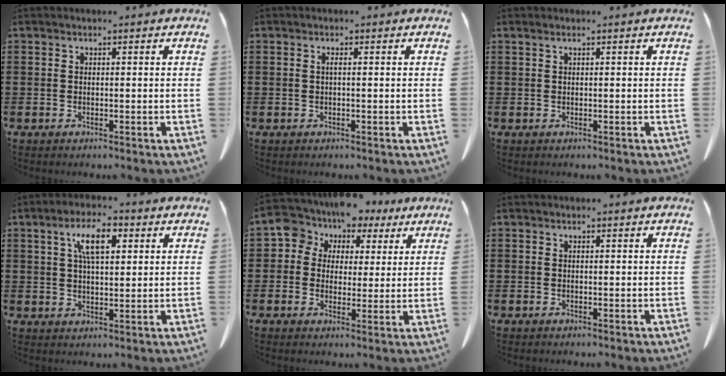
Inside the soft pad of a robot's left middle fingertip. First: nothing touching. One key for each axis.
{"total": 0.8, "fx": 0.0, "fy": 0.1, "fz": 0.8, "tx": -0.015, "ty": -0.001, "tz": 0.000}
{"total": 0.6, "fx": 0.4, "fy": 0.0, "fz": 0.5, "tx": -0.010, "ty": 0.001, "tz": 0.007}
{"total": 6.9, "fx": 2.9, "fy": 2.5, "fz": 5.8, "tx": -0.114, "ty": 0.009, "tz": 0.046}
{"total": 6.1, "fx": 3.4, "fy": 5.0, "fz": 0.7, "tx": -0.056, "ty": -0.018, "tz": 0.056}
{"total": 0.0}